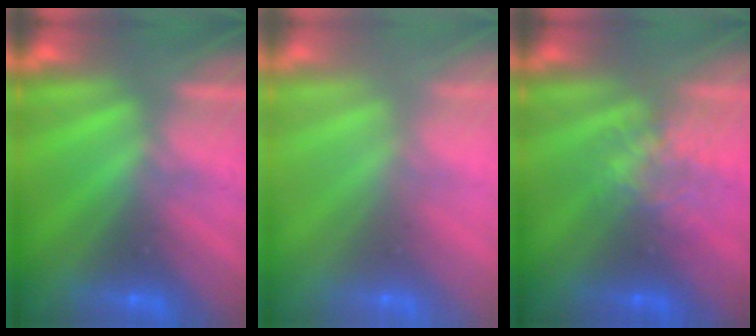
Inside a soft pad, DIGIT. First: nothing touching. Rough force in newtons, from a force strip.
{"total": 7.5}
{"total": 3.9}